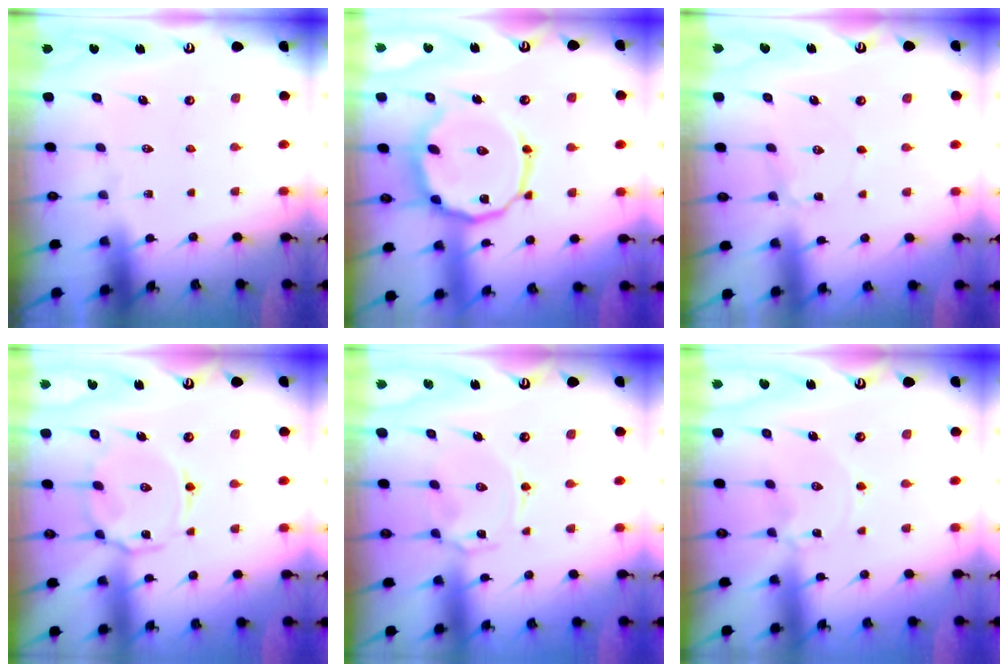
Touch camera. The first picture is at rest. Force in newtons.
{"total": 13.1, "press": 13.0, "slide": 1.1}
{"total": 2.7, "press": 2.7, "slide": 0.2}
{"total": 8.3, "press": 8.3, "slide": 0.4}
{"total": 1.7, "press": 1.7, "slide": 0.4}
{"total": 0.0}